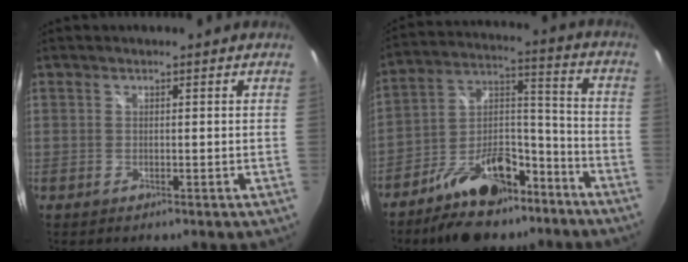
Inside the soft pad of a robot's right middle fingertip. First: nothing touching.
{"total": 16.5, "force": [-11.2, 8.2, 8.8], "torque": [-0.161, 0.040, -0.171]}